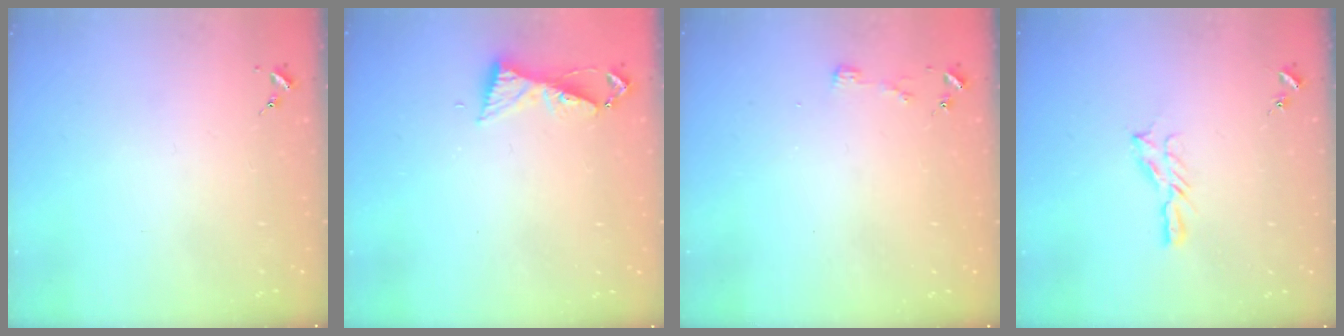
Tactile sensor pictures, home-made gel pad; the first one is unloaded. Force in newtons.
{"total": 6.0, "press": 5.9, "slide": 0.7}
{"total": 3.3, "press": 3.3, "slide": 0.4}
{"total": 4.7, "press": 4.7, "slide": 0.5}